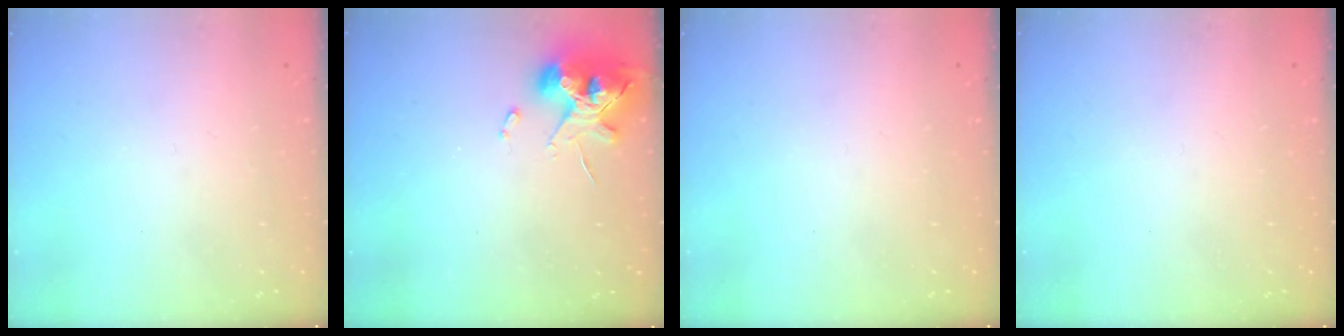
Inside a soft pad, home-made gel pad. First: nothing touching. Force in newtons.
{"total": 11.8, "press": 11.7, "slide": 1.6}
{"total": 0.0}
{"total": 0.0}